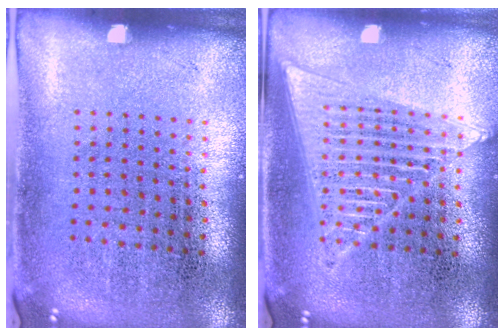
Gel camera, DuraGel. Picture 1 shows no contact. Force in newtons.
{"total": 1.6, "press": 1.6, "slide": 0.2}